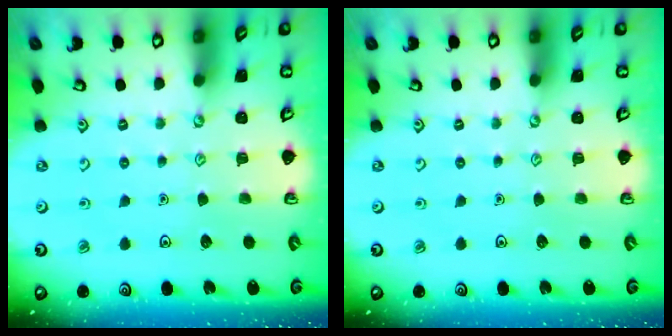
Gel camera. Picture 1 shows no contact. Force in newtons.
{"total": 0.0}